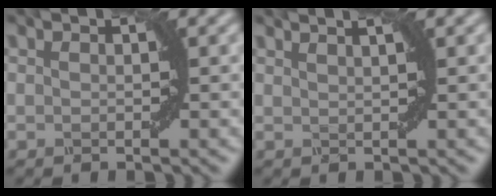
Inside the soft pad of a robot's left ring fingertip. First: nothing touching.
{"total": 2.8, "force": [2.0, 1.0, 1.8], "torque": [-0.005, 0.012, -0.003]}